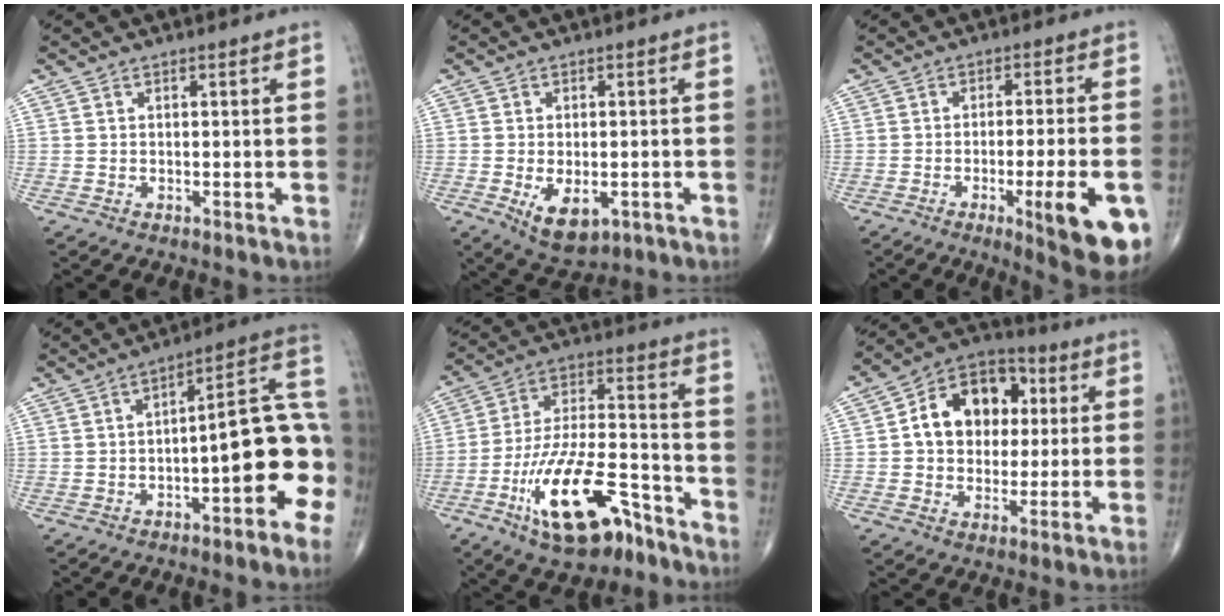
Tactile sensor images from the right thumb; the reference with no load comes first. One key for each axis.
{"total": 7.3, "fx": -2.3, "fy": 4.1, "fz": 5.7, "tx": -0.083, "ty": -0.004, "tz": -0.023}
{"total": 14.2, "fx": -5.3, "fy": 2.7, "fz": 12.9, "tx": -0.147, "ty": 0.003, "tz": -0.064}
{"total": 15.3, "fx": -4.2, "fy": 4.3, "fz": 14.1, "tx": -0.167, "ty": 0.050, "tz": -0.061}
{"total": 18.9, "fx": -10.4, "fy": 7.8, "fz": 13.7, "tx": -0.229, "ty": 0.071, "tz": -0.175}
{"total": 15.1, "fx": 2.4, "fy": 11.2, "fz": 9.8, "tx": -0.110, "ty": 0.017, "tz": 0.029}